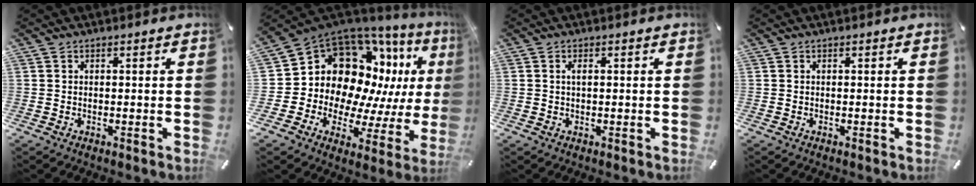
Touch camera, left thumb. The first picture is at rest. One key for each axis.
{"total": 16.6, "fx": 6.2, "fy": 13.1, "fz": 8.0, "tx": -0.136, "ty": -0.078, "tz": 0.129}
{"total": 1.2, "fx": 0.1, "fy": 0.5, "fz": 1.0, "tx": -0.020, "ty": 0.003, "tz": 0.001}
{"total": 0.0}